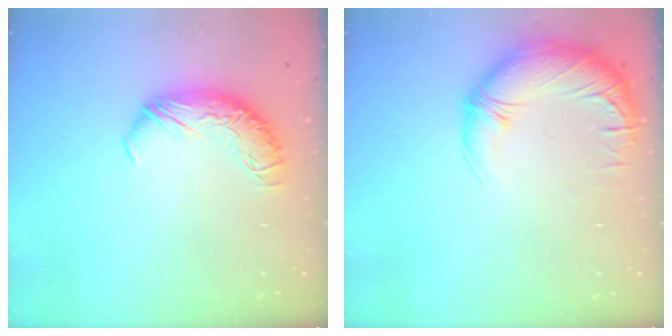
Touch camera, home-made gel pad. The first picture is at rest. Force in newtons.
{"total": 3.2, "press": 0.4, "slide": 3.2}